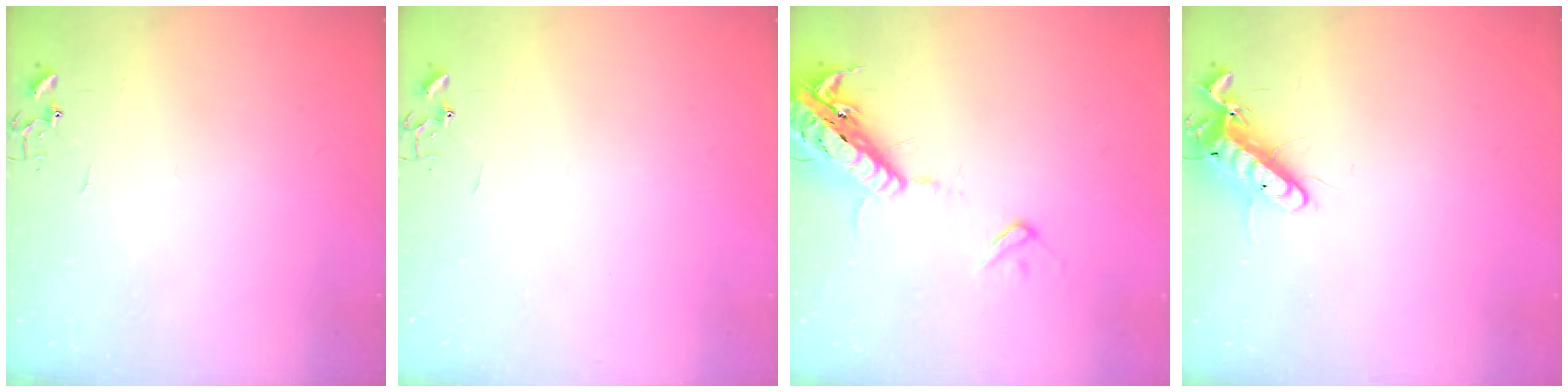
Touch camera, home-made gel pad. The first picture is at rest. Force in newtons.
{"total": 0.0}
{"total": 18.4, "press": 18.0, "slide": 4.0}
{"total": 13.1, "press": 12.9, "slide": 2.2}